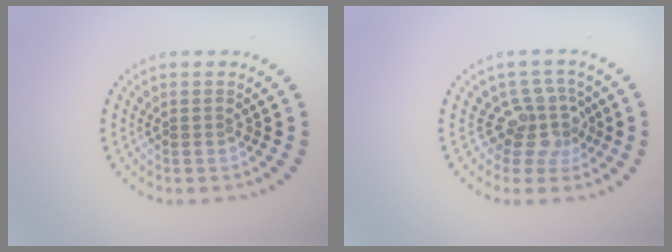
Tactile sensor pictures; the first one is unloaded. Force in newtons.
{"total": 3.3, "press": 2.5, "slide": 2.1}